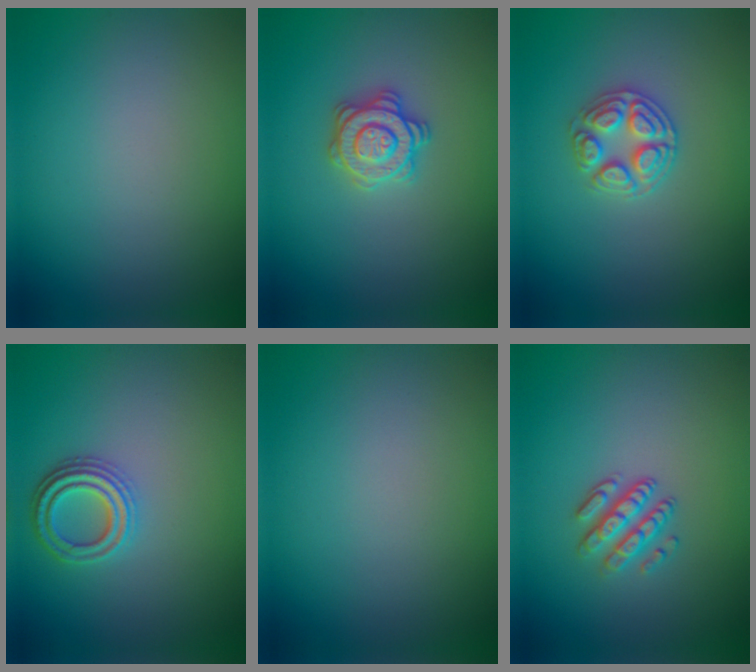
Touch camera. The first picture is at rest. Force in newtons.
{"total": 2.8, "press": 2.8, "slide": 0.2}
{"total": 2.8, "press": 2.7, "slide": 0.9}
{"total": 3.0, "press": 2.7, "slide": 1.1}
{"total": 0.0}
{"total": 2.9, "press": 2.3, "slide": 1.6}